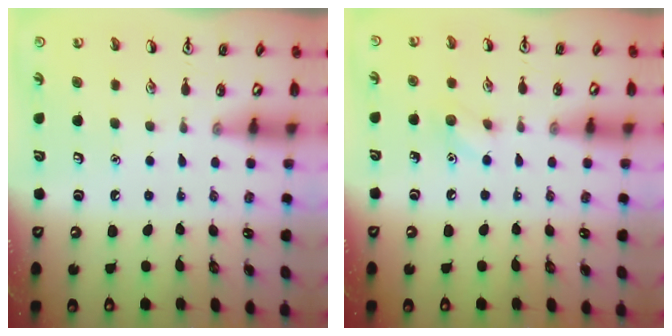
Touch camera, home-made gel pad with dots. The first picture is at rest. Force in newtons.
{"total": 6.8, "press": 6.5, "slide": 1.9}